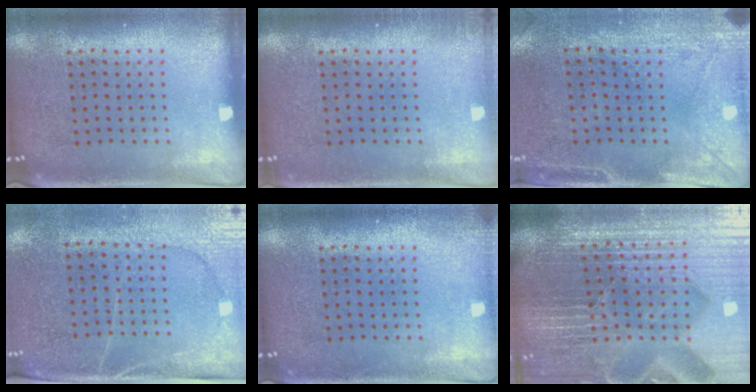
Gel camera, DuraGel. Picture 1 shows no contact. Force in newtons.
{"total": 0.9, "press": 0.8, "slide": 0.3}
{"total": 3.0, "press": 2.3, "slide": 1.8}
{"total": 3.1, "press": 2.8, "slide": 1.2}
{"total": 1.0, "press": 1.0, "slide": 0.3}
{"total": 6.9, "press": 6.0, "slide": 3.3}